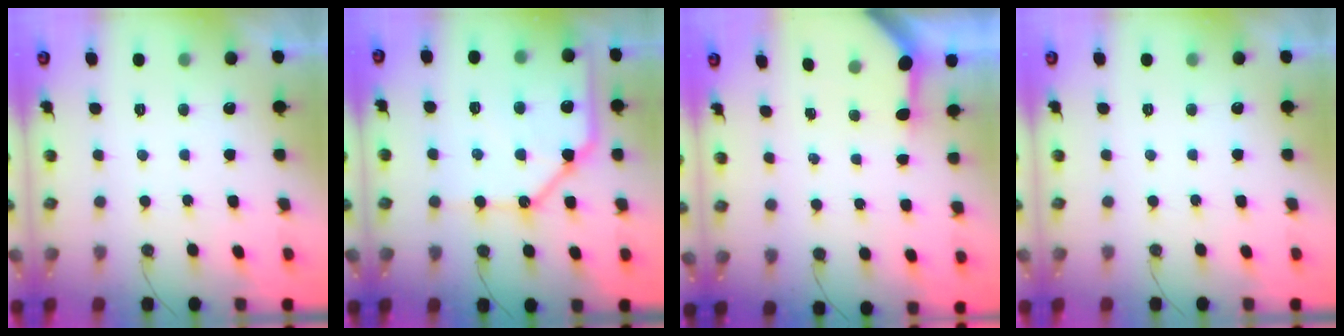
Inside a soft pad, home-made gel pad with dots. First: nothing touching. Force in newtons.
{"total": 17.8, "press": 17.7, "slide": 2.1}
{"total": 3.5, "press": 3.5, "slide": 0.4}
{"total": 0.0}